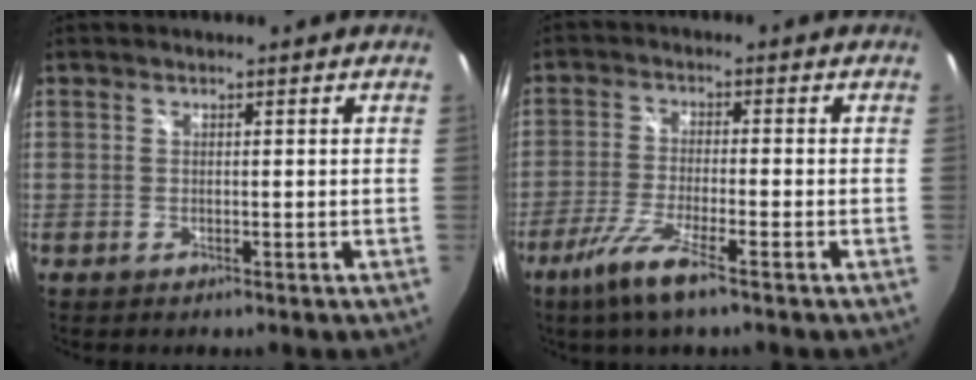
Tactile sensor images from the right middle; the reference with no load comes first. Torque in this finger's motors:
{"motor_torque": [0.85, -0.71, 0.10, 0.09]}